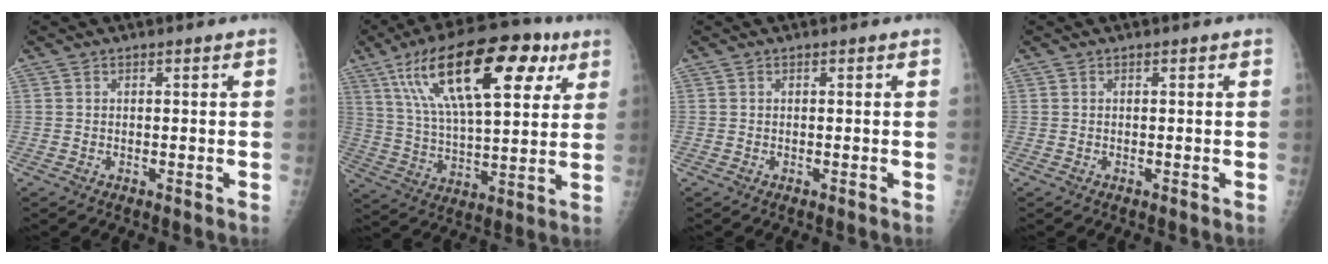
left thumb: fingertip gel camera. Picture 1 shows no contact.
{"total": 24.1, "force": [11.1, 10.0, 19.0], "torque": [-0.293, -0.006, 0.185]}
{"total": 0.0}
{"total": 0.0}